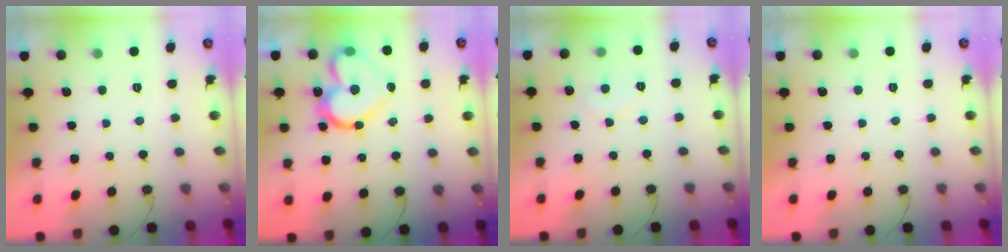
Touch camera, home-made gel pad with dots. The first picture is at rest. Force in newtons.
{"total": 16.1, "press": 16.0, "slide": 1.5}
{"total": 6.2, "press": 6.1, "slide": 0.4}
{"total": 1.8, "press": 1.8, "slide": 0.1}